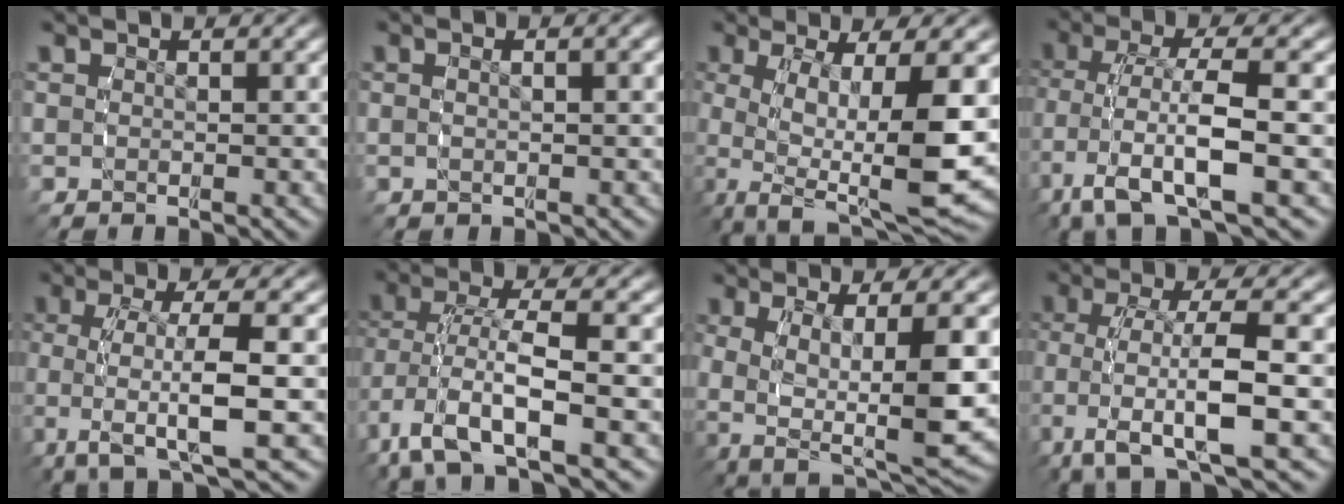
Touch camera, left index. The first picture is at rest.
{"total": 1.6, "force": [0.2, 0.3, 1.5], "torque": [-0.025, 0.008, 0.001]}
{"total": 9.0, "force": [-1.4, 3.7, 8.1], "torque": [-0.151, -0.022, -0.008]}
{"total": 6.4, "force": [-1.4, 3.0, 5.4], "torque": [-0.133, -0.024, -0.011]}
{"total": 6.4, "force": [0.0, 2.0, 6.1], "torque": [-0.117, -0.005, -0.003]}
{"total": 5.6, "force": [-1.5, 2.6, 4.7], "torque": [-0.117, -0.023, -0.011]}
{"total": 9.1, "force": [-1.3, 4.7, 7.7], "torque": [-0.143, -0.029, -0.007]}
{"total": 7.0, "force": [-1.4, 3.1, 6.1], "torque": [-0.135, -0.016, -0.017]}